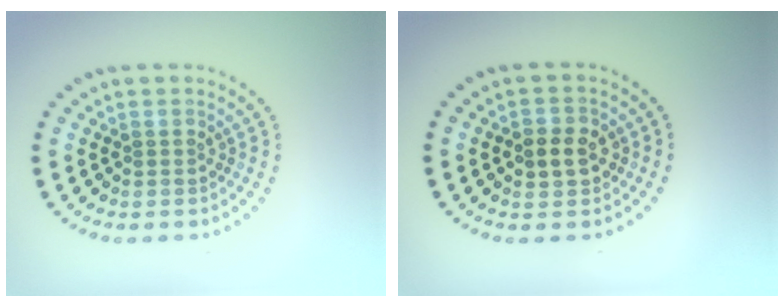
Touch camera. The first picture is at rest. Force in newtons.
{"total": 2.7, "press": 2.7, "slide": 0.5}